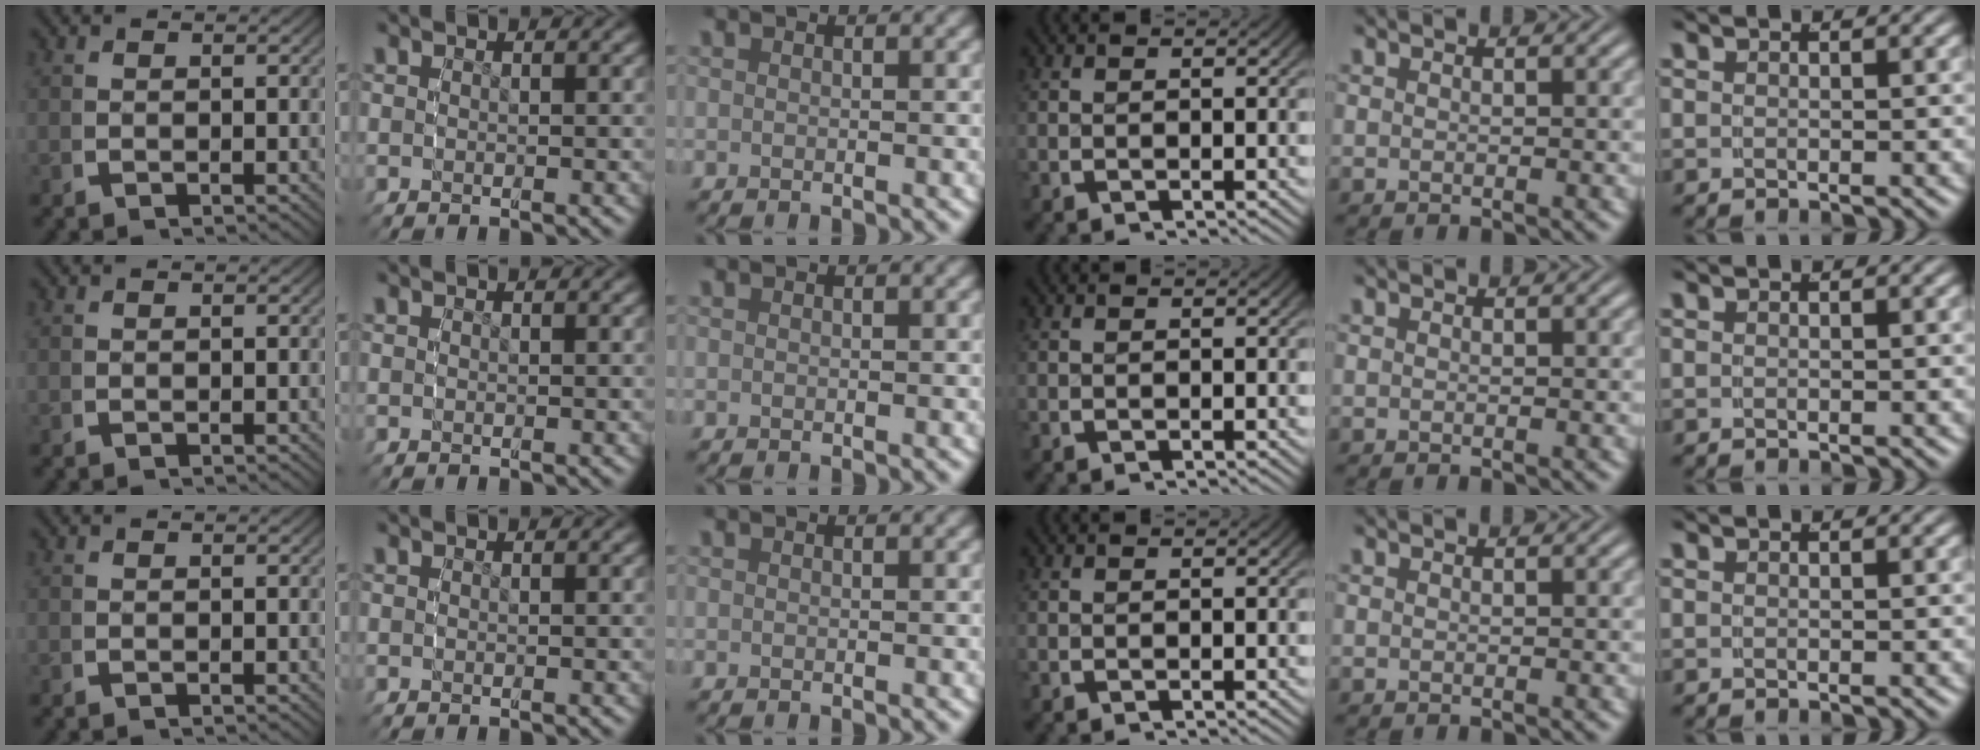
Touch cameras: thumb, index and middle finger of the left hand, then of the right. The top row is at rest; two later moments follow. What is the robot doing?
{"motion": "reach", "object": "shorts"}